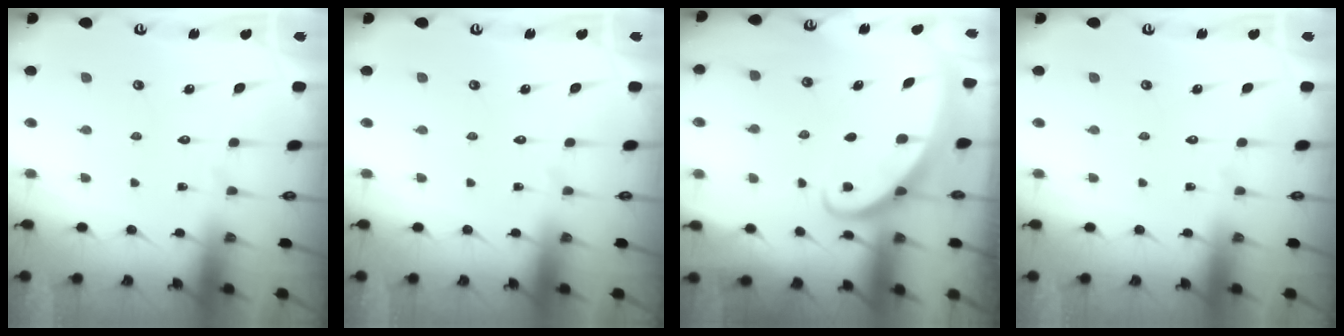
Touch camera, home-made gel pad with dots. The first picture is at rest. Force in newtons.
{"total": 0.0}
{"total": 2.8, "press": 2.8, "slide": 0.2}
{"total": 0.0}